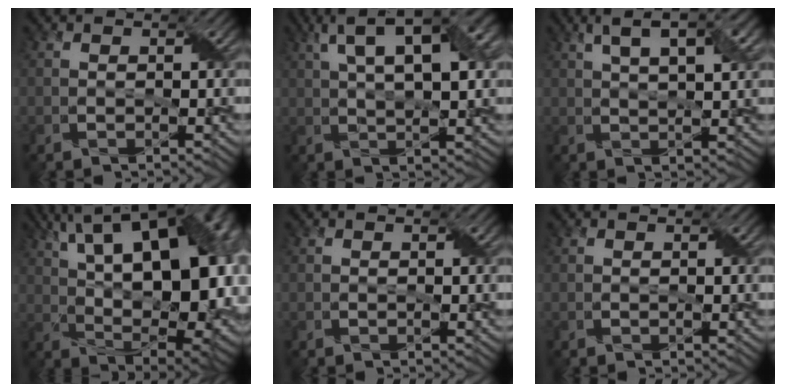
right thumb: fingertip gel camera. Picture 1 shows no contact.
{"total": 12.6, "force": [5.0, 4.4, 10.7], "torque": [-0.180, 0.023, 0.072]}
{"total": 8.3, "force": [3.7, 2.5, 7.0], "torque": [-0.119, 0.017, 0.055]}
{"total": 21.5, "force": [6.8, 10.0, 17.8], "torque": [-0.255, 0.048, 0.096]}
{"total": 0.0}
{"total": 0.0}